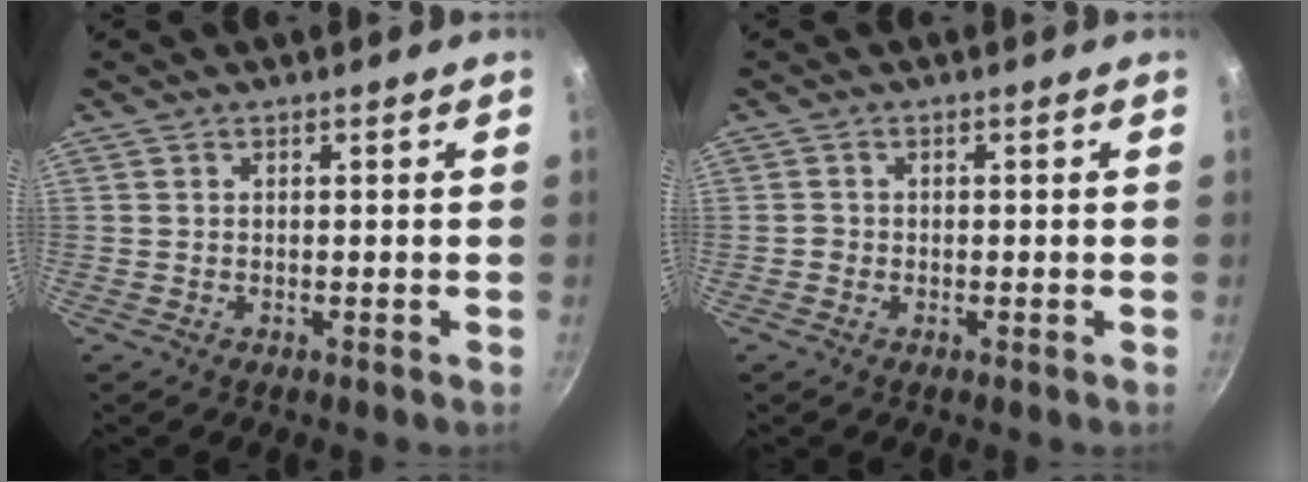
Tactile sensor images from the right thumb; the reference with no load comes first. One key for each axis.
{"total": 0.9, "fx": -0.4, "fy": 0.8, "fz": 0.1, "tx": -0.001, "ty": 0.002, "tz": -0.009}